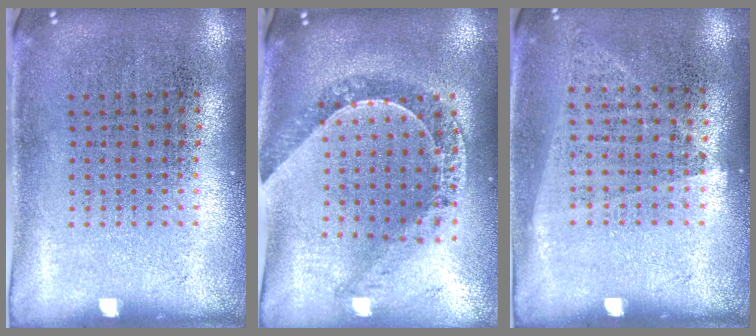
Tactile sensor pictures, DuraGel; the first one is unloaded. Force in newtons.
{"total": 1.1, "press": 1.1, "slide": 0.2}
{"total": 1.0, "press": 0.9, "slide": 0.5}